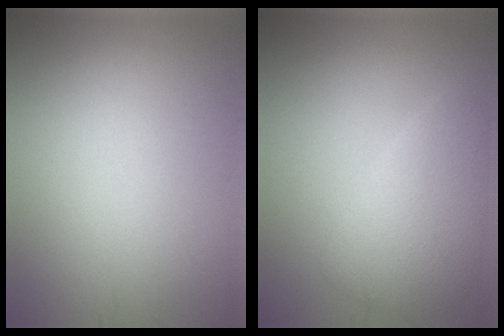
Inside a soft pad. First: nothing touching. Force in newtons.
{"total": 4.7, "press": 4.7, "slide": 0.3}